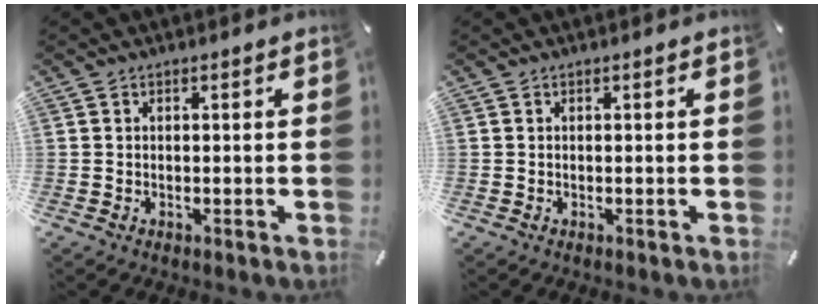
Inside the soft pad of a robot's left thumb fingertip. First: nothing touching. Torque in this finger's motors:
{"motor_torque": [-0.07, 0.07, 0.00, -0.02, 0.00]}